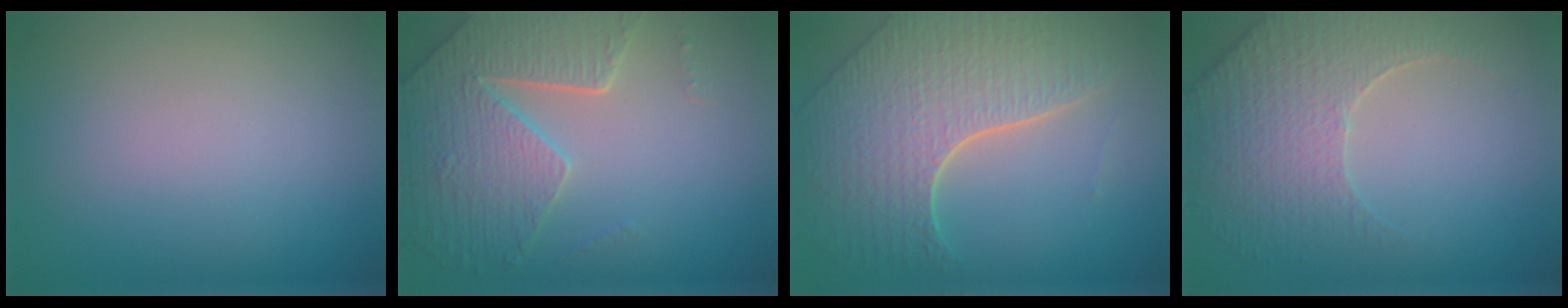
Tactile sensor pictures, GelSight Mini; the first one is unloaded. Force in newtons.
{"total": 5.7, "press": 4.8, "slide": 2.9}
{"total": 7.6, "press": 5.5, "slide": 5.2}
{"total": 4.1, "press": 4.0, "slide": 0.9}